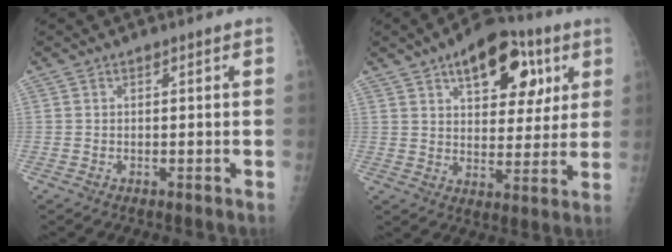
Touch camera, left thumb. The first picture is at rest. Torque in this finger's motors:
{"motor_torque": [1.27, 1.45, 0.59, -0.64, 0.10]}